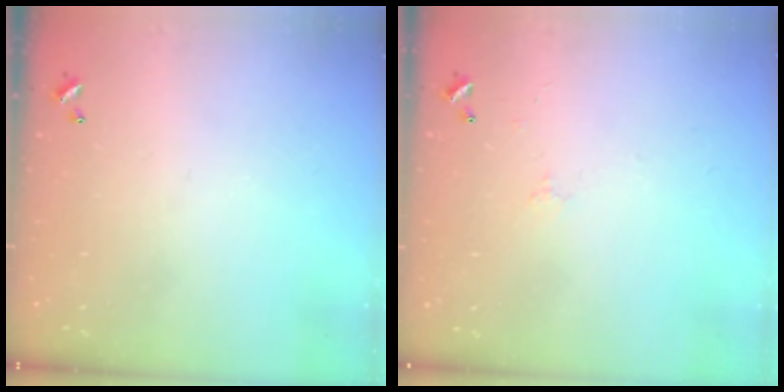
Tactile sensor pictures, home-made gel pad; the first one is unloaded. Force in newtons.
{"total": 0.7, "press": 0.2, "slide": 0.6}